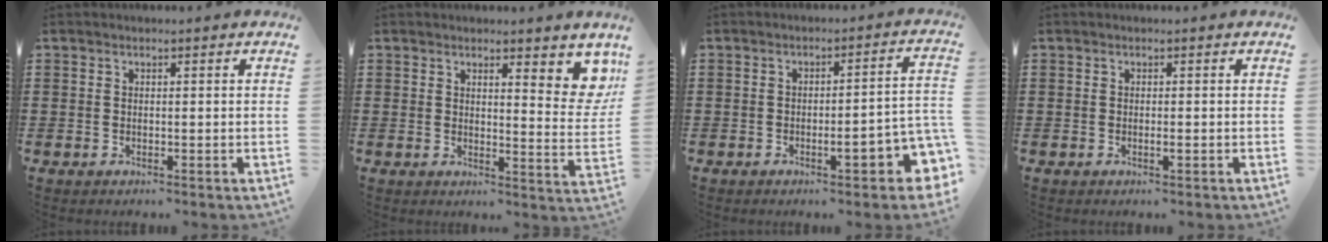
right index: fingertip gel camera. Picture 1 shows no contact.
{"total": 5.4, "force": [4.2, 1.2, 3.1], "torque": [-0.042, -0.016, 0.071]}
{"total": 5.6, "force": [-2.3, 1.2, 5.0], "torque": [-0.067, -0.013, -0.042]}
{"total": 0.8, "force": [-0.3, 0.1, 0.7], "torque": [-0.012, -0.004, -0.004]}